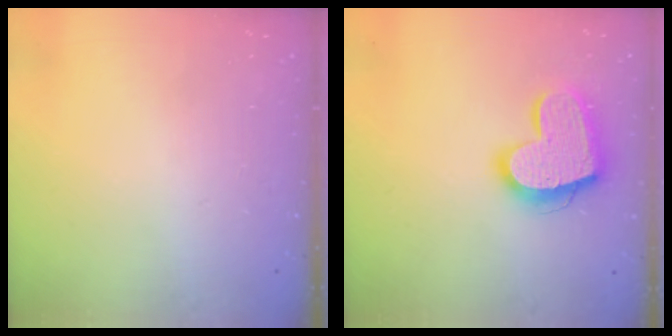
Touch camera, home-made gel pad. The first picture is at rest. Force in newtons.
{"total": 17.7, "press": 17.6, "slide": 1.5}